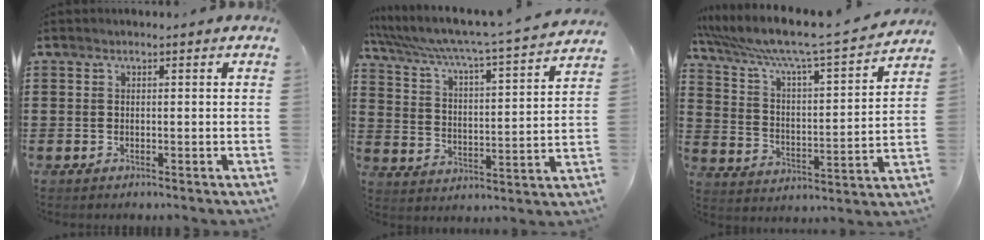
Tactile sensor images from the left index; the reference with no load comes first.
{"total": 5.5, "force": [4.9, -0.8, 2.4], "torque": [-0.071, -0.052, 0.073]}
{"total": 7.3, "force": [6.3, 0.0, 3.7], "torque": [-0.100, -0.052, 0.099]}